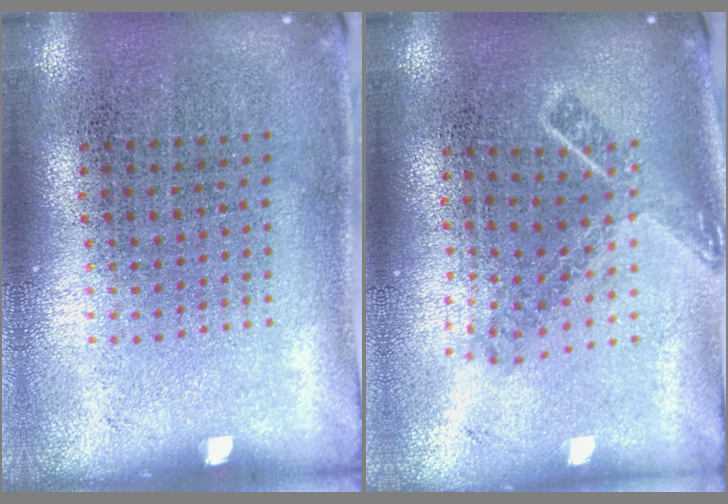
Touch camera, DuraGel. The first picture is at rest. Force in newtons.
{"total": 1.8, "press": 1.3, "slide": 1.2}